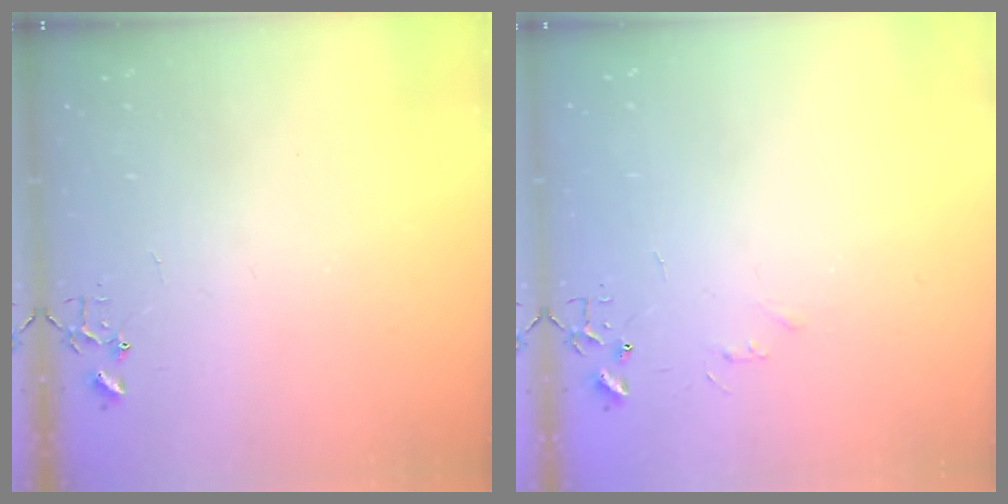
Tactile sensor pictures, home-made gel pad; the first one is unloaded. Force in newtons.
{"total": 3.5, "press": 3.4, "slide": 0.4}